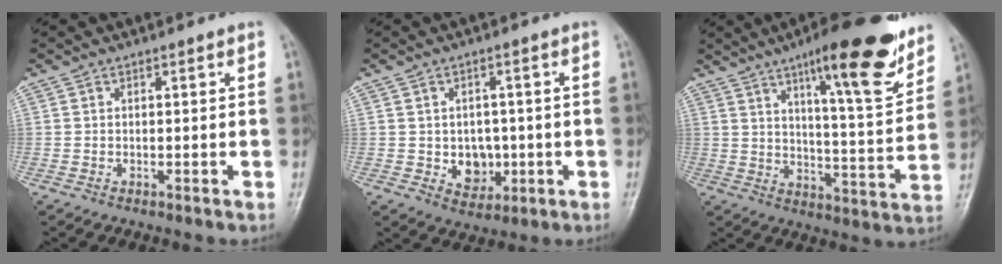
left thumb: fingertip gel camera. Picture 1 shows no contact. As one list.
[{"total": 5.8, "force": [-0.7, 4.8, 3.3], "torque": [-0.015, 0.002, 0.001]}, {"total": 18.5, "force": [11.7, 3.8, 13.8], "torque": [-0.171, -0.065, 0.178]}]